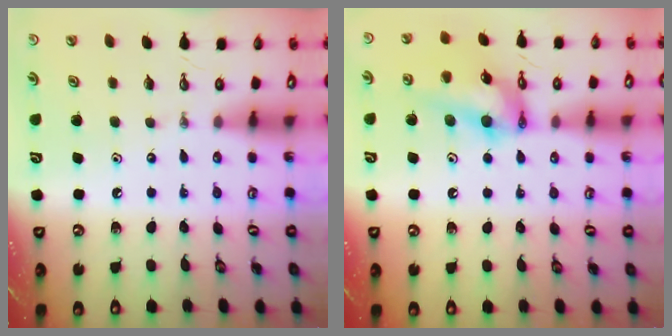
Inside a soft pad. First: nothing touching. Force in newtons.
{"total": 14.8, "press": 14.8, "slide": 1.3}